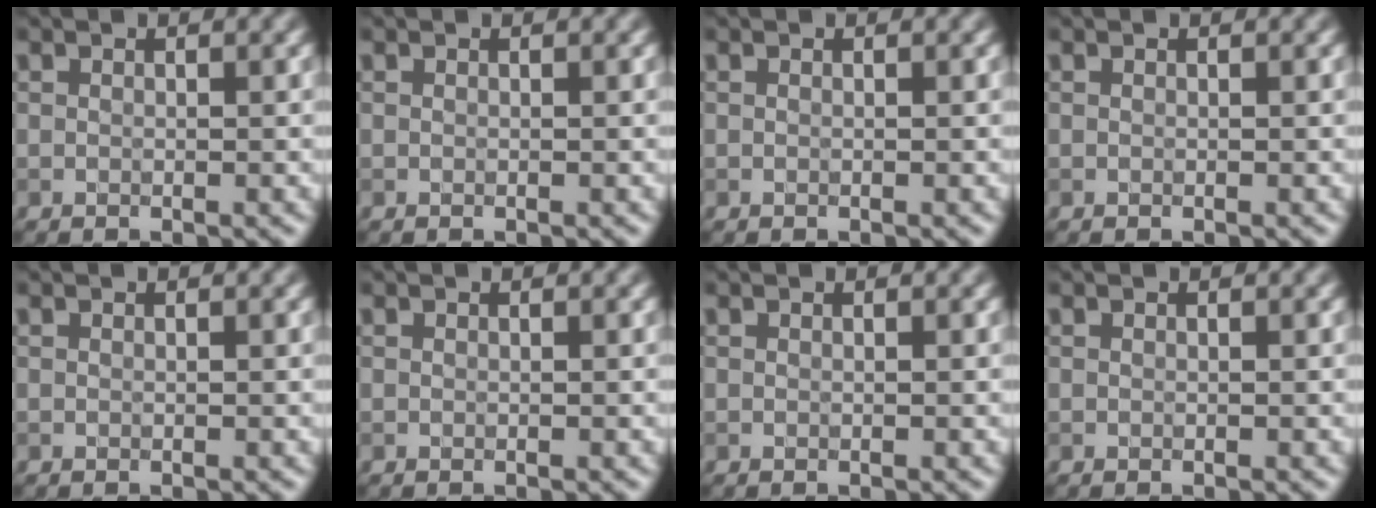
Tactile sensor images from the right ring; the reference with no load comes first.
{"total": 0.0}
{"total": 0.0}
{"total": 0.0}
{"total": 0.0}
{"total": 0.0}
{"total": 0.0}
{"total": 0.0}